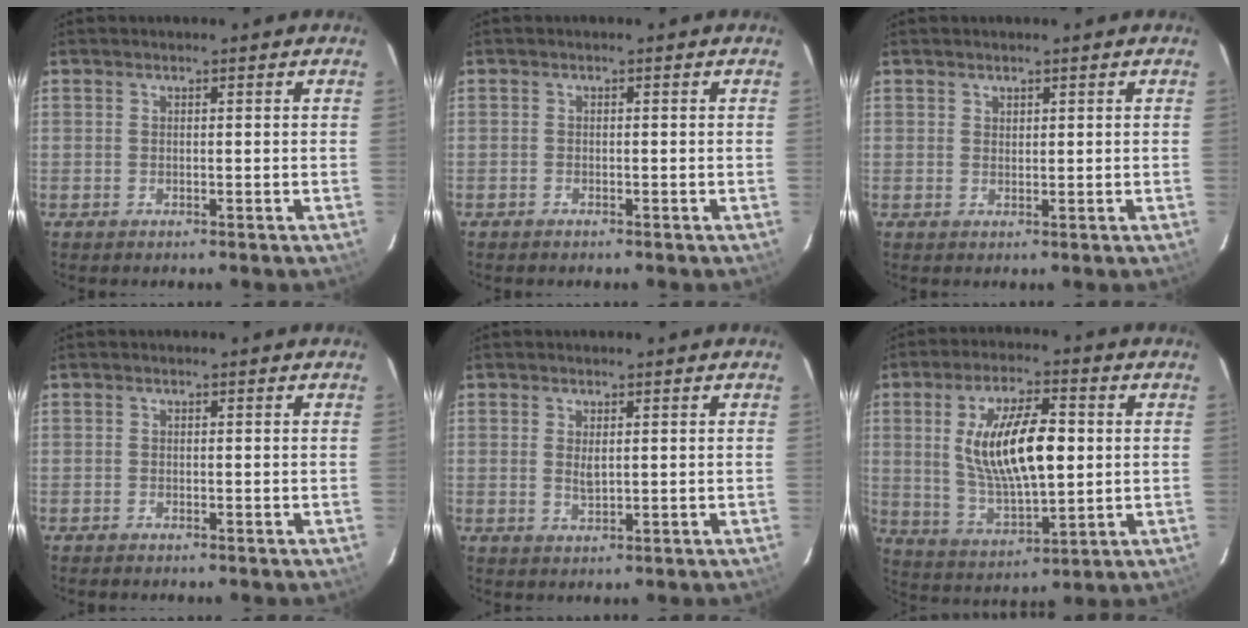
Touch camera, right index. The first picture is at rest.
{"total": 0.7, "force": [-0.6, 0.3, 0.1], "torque": [-0.004, 0.002, -0.013]}
{"total": 0.9, "force": [0.7, 0.5, 0.1], "torque": [-0.001, 0.002, 0.013]}
{"total": 0.6, "force": [-0.6, 0.1, 0.1], "torque": [-0.004, -0.002, -0.012]}
{"total": 2.3, "force": [0.4, 1.0, 2.0], "torque": [-0.037, -0.002, 0.009]}
{"total": 15.7, "force": [2.1, 5.9, 14.4], "torque": [-0.265, 0.001, 0.048]}